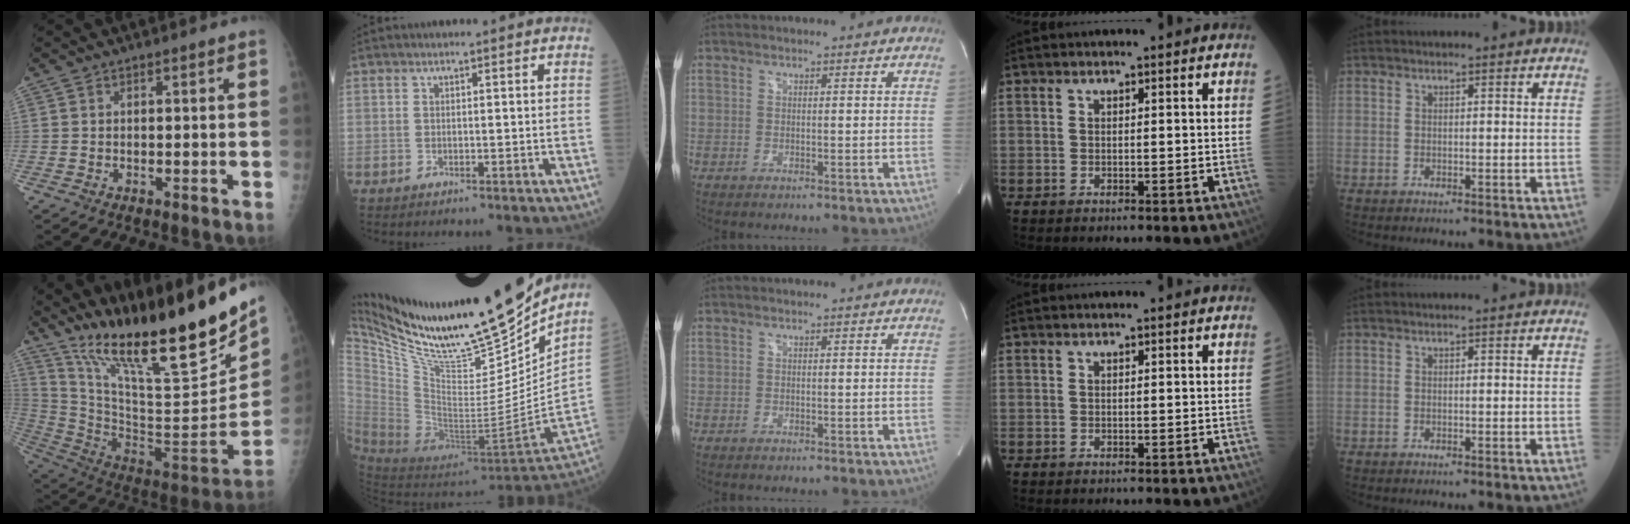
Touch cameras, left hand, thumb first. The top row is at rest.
{"thumb": {"total": 30.5, "force": [21.2, 4.2, 21.5], "torque": [-0.330, -0.105, 0.365]}, "index": {"total": 29.8, "force": [24.9, 4.2, 15.8], "torque": [-0.285, -0.068, 0.406]}}